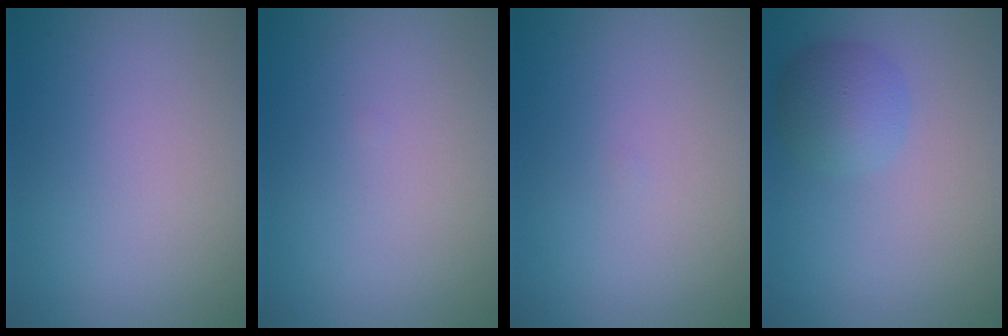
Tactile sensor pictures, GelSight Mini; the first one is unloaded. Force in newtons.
{"total": 0.0}
{"total": 0.0}
{"total": 3.3, "press": 3.3, "slide": 0.2}